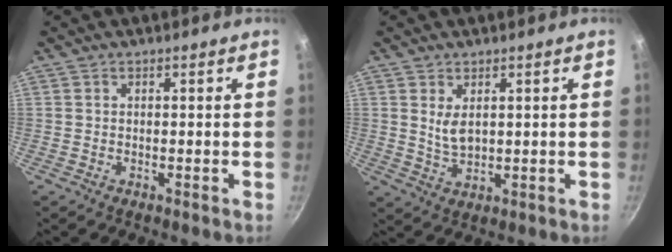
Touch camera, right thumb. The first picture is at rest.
{"total": 4.2, "force": [1.3, 2.3, 3.2], "torque": [-0.052, -0.017, 0.031]}